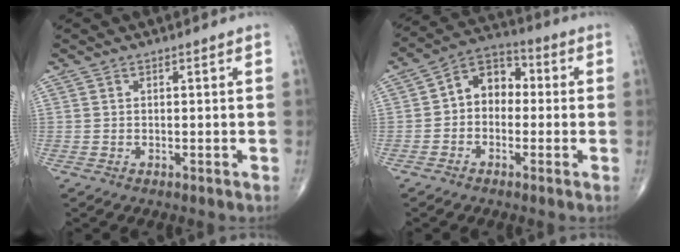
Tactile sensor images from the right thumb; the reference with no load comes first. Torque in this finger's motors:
{"motor_torque": [-0.05, 0.31, 0.39, 0.31, 0.16]}